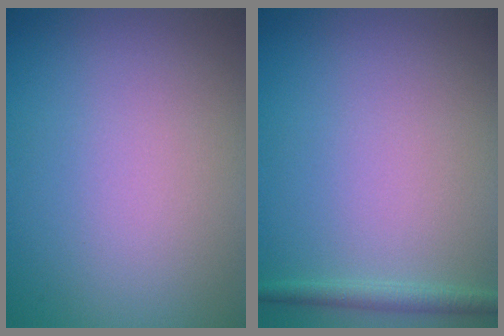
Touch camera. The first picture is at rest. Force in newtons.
{"total": 1.4, "press": 1.4, "slide": 0.1}